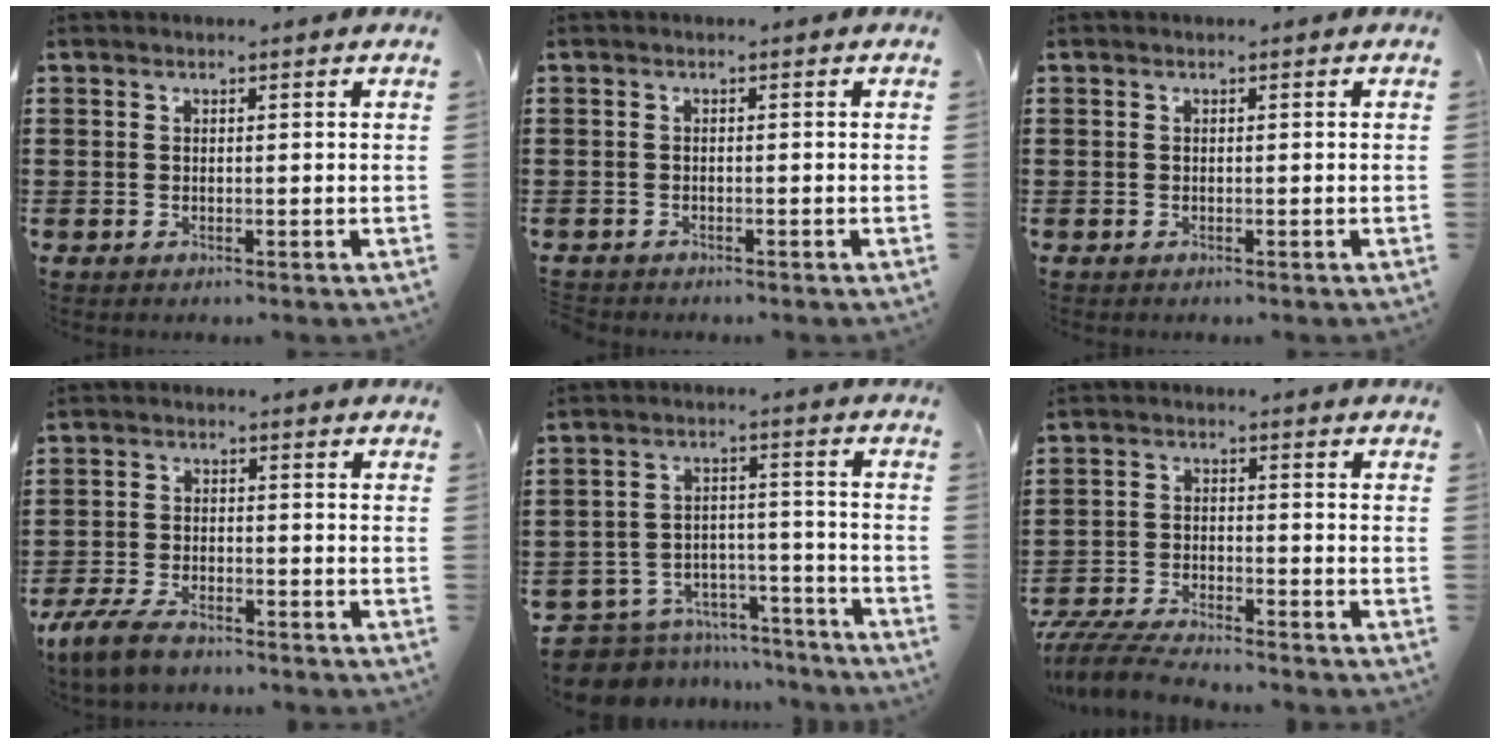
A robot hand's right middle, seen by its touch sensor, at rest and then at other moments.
{"total": 0.7, "force": [-0.7, 0.1, 0.0], "torque": [-0.002, 0.000, -0.015]}
{"total": 0.0}
{"total": 5.1, "force": [-4.1, 1.7, 2.6], "torque": [-0.069, -0.003, -0.085]}
{"total": 7.3, "force": [-7.1, 1.9, 0.6], "torque": [-0.027, 0.018, -0.145]}
{"total": 6.1, "force": [-5.8, 0.6, 1.7], "torque": [-0.051, -0.005, -0.118]}